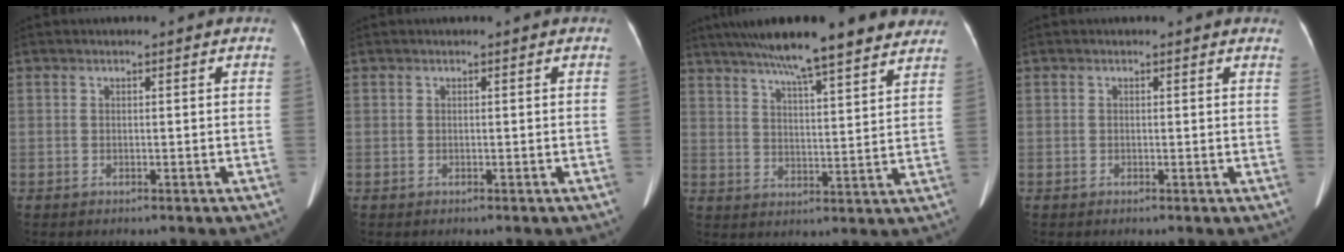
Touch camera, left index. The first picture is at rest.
{"total": 0.0}
{"total": 19.1, "force": [15.6, 2.1, 10.9], "torque": [-0.169, 0.031, 0.216]}
{"total": 0.8, "force": [0.7, 0.2, 0.2], "torque": [-0.004, -0.003, -0.005]}